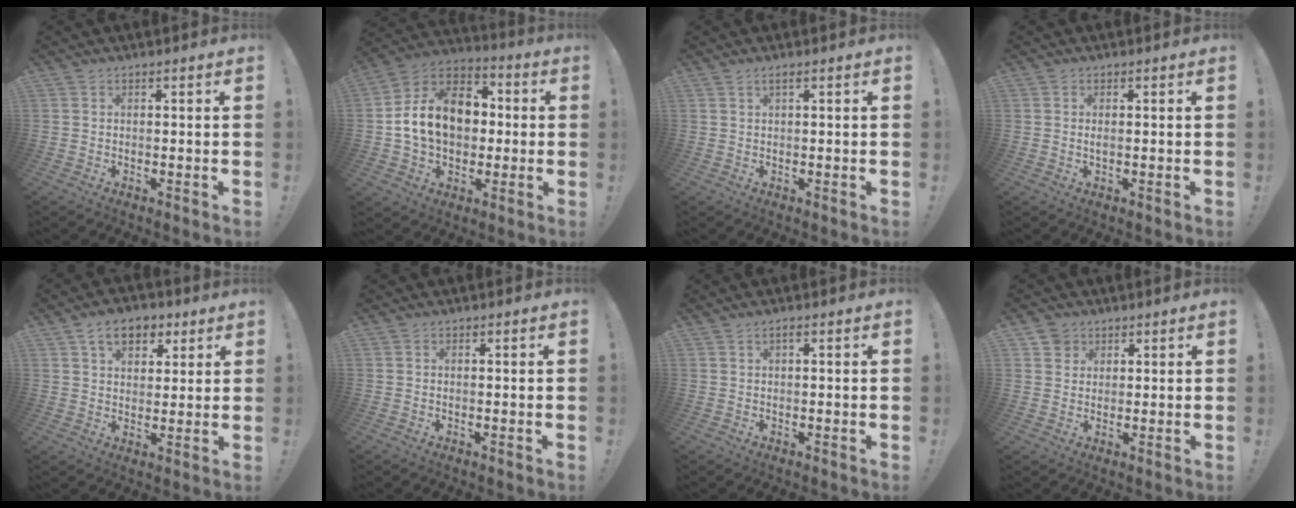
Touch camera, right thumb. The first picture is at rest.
{"total": 17.9, "force": [1.6, 13.2, 12.0], "torque": [-0.191, 0.012, 0.038]}
{"total": 1.6, "force": [0.7, 0.2, 1.4], "torque": [-0.028, 0.001, 0.012]}
{"total": 0.6, "force": [0.1, -0.1, 0.6], "torque": [-0.004, -0.004, 0.000]}
{"total": 10.1, "force": [5.1, 6.8, 5.5], "torque": [-0.073, -0.010, 0.095]}
{"total": 0.0}
{"total": 0.8, "force": [0.3, 0.1, 0.8], "torque": [-0.016, 0.002, 0.003]}
{"total": 4.0, "force": [2.2, 3.3, 0.4], "torque": [0.002, -0.012, 0.041]}